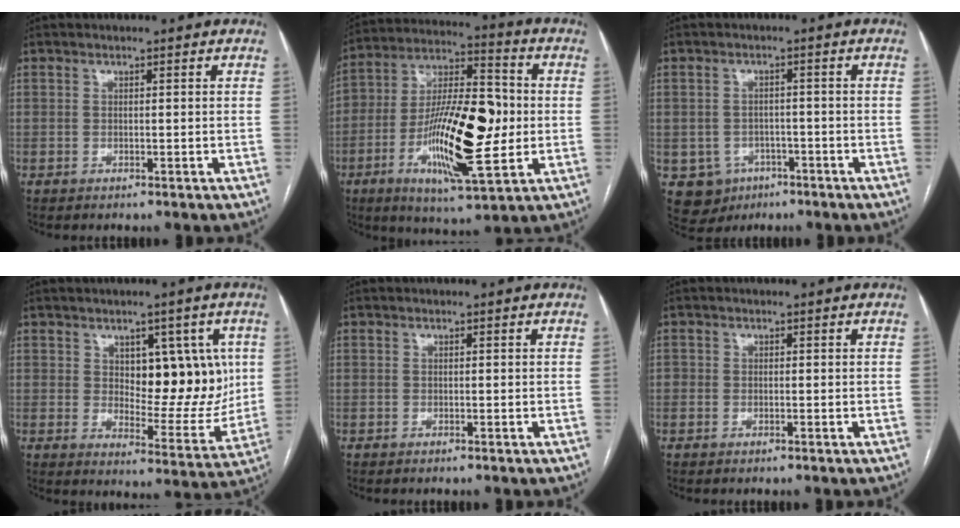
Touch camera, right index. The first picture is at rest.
{"total": 19.8, "force": [-3.3, 5.6, 18.7], "torque": [-0.341, 0.009, -0.056]}
{"total": 6.2, "force": [-2.8, 5.4, 1.3], "torque": [-0.025, 0.007, -0.033]}
{"total": 10.7, "force": [2.6, 5.4, 8.8], "torque": [-0.101, 0.005, 0.048]}
{"total": 0.0}
{"total": 0.7, "force": [-0.3, 0.7, 0.2], "torque": [0.002, 0.004, -0.008]}